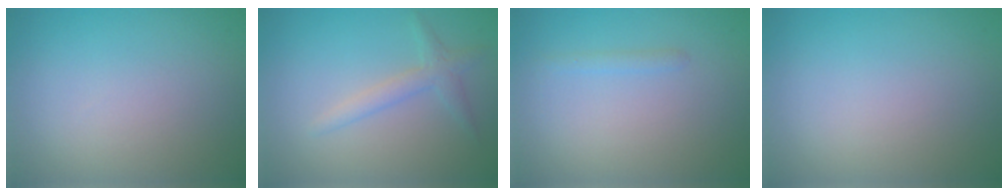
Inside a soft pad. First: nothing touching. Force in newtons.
{"total": 1.9, "press": 1.9, "slide": 0.1}
{"total": 0.7, "press": 0.7, "slide": 0.0}
{"total": 0.0}